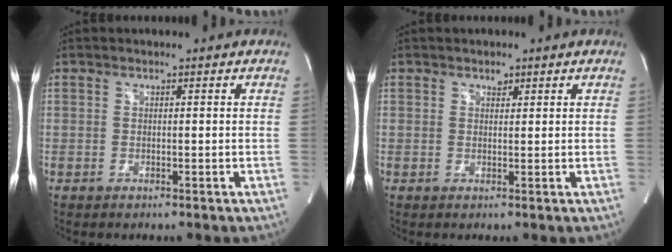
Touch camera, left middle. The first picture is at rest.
{"total": 1.1, "force": [0.7, 0.7, 0.4], "torque": [-0.008, -0.001, 0.011]}